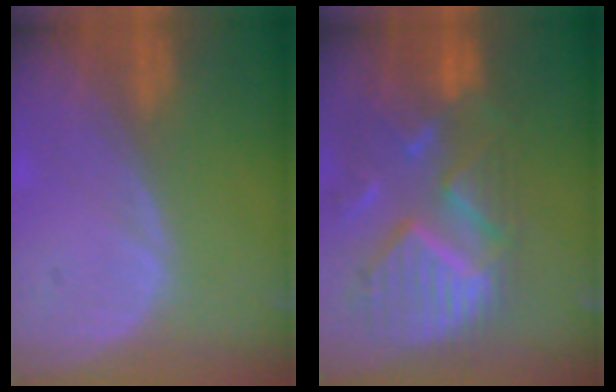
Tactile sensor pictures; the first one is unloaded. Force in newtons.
{"total": 11.9, "press": 10.4, "slide": 5.7}